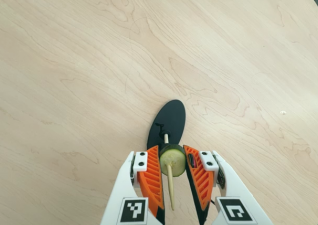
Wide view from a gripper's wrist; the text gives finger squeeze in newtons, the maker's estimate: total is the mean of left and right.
{"total": 8.5, "left": 8.1, "right": 8.8}